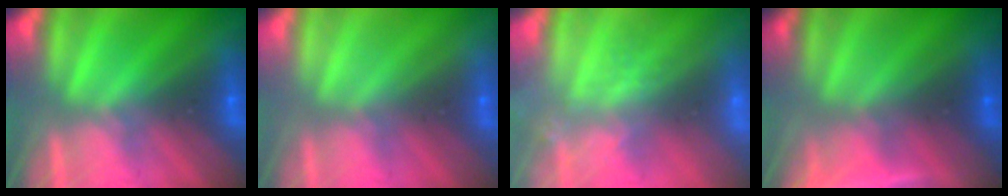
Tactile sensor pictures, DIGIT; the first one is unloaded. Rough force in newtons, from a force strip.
{"total": 3.0}
{"total": 2.2}
{"total": 8.3}